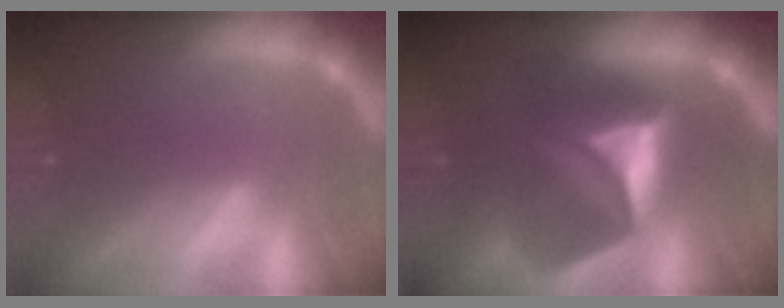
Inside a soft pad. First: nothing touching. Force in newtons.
{"total": 9.0}